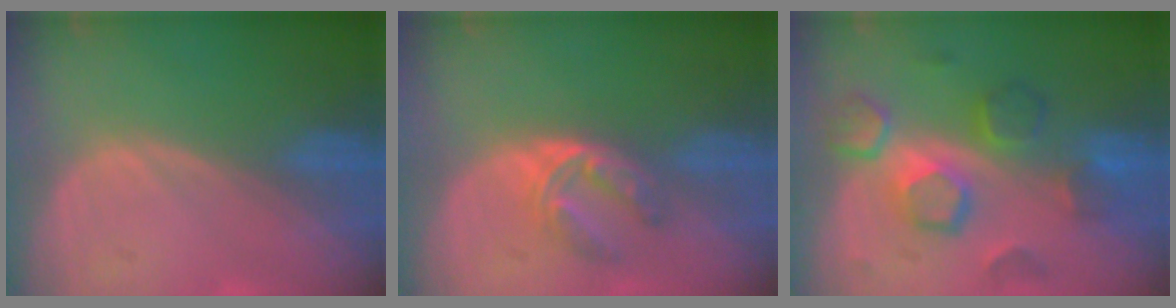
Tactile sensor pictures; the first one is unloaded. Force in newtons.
{"total": 6.0, "press": 4.8, "slide": 3.6}
{"total": 8.5, "press": 8.5, "slide": 0.2}